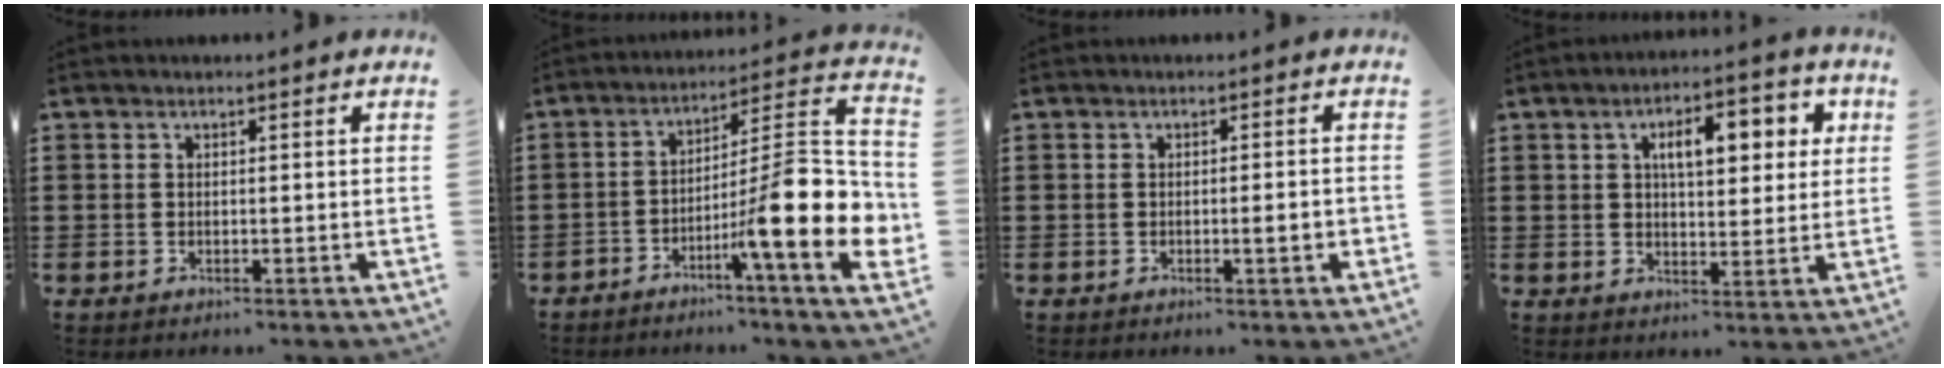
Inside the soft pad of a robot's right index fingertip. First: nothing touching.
{"total": 13.9, "force": [-4.2, 1.6, 13.2], "torque": [-0.211, -0.029, -0.077]}
{"total": 2.8, "force": [-0.6, 0.2, 2.8], "torque": [-0.045, -0.002, -0.011]}
{"total": 7.8, "force": [2.6, 3.4, 6.5], "torque": [-0.103, 0.001, 0.035]}